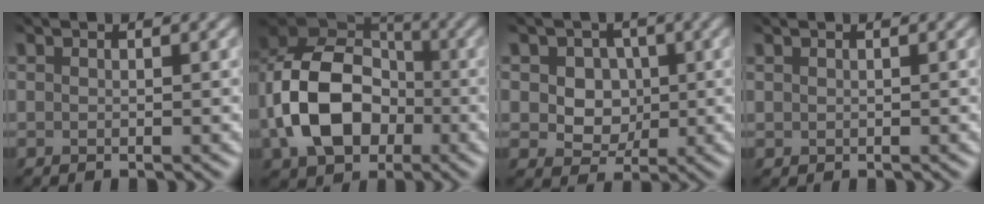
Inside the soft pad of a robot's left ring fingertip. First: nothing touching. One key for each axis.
{"total": 10.6, "fx": -3.2, "fy": 7.7, "fz": 6.4, "tx": -0.134, "ty": 0.000, "tz": -0.065}
{"total": 4.0, "fx": 0.0, "fy": 3.6, "fz": 1.8, "tx": -0.045, "ty": -0.013, "tz": 0.008}
{"total": 0.0}